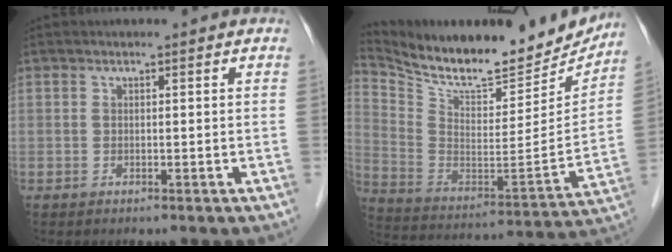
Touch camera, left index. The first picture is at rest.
{"total": 22.3, "force": [19.9, 5.4, 8.5], "torque": [-0.152, -0.031, 0.309]}